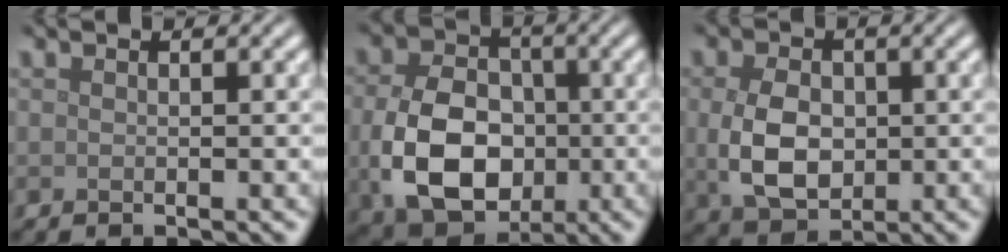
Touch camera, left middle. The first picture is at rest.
{"total": 9.3, "force": [-1.5, 6.8, 6.2], "torque": [-0.133, -0.017, -0.026]}
{"total": 5.3, "force": [-0.2, 3.8, 3.7], "torque": [-0.083, -0.007, 0.000]}